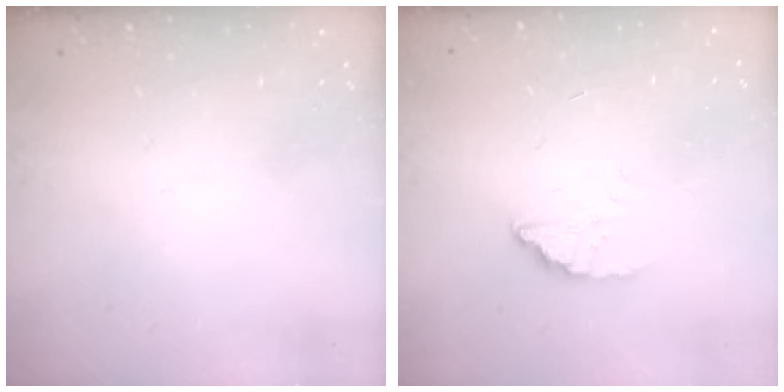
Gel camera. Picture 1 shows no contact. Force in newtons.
{"total": 2.5, "press": 2.5, "slide": 0.1}